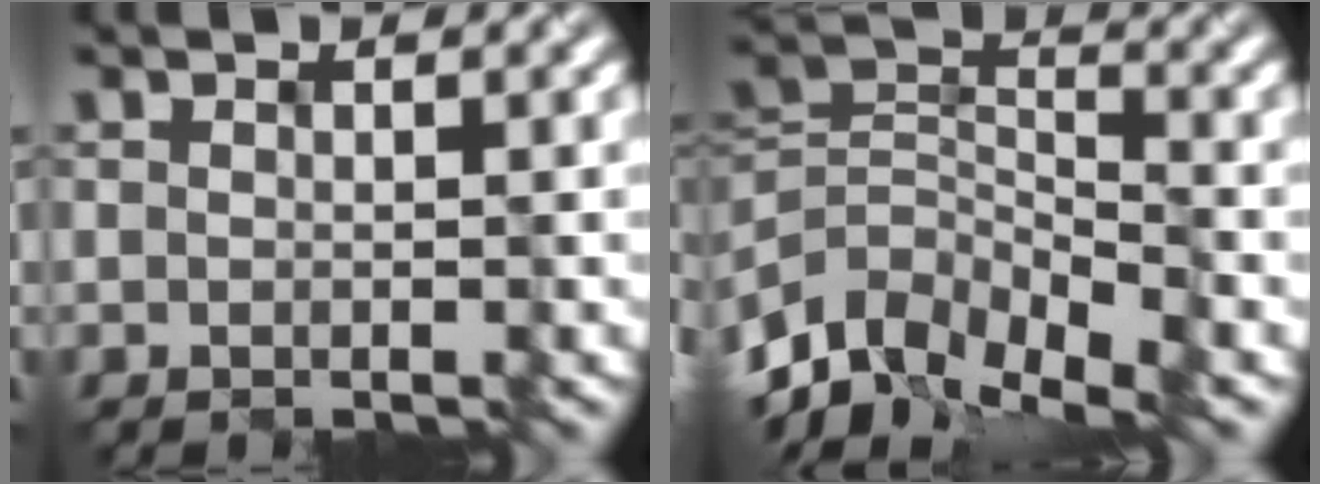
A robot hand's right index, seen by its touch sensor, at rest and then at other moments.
{"total": 8.4, "force": [-6.0, 3.5, 4.7], "torque": [-0.082, -0.004, -0.123]}